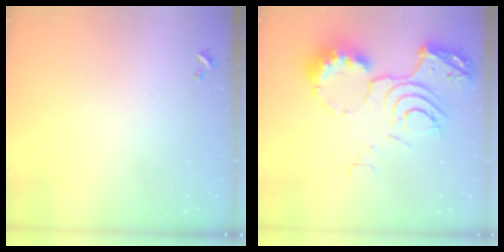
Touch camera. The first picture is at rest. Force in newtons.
{"total": 15.1, "press": 15.0, "slide": 1.3}